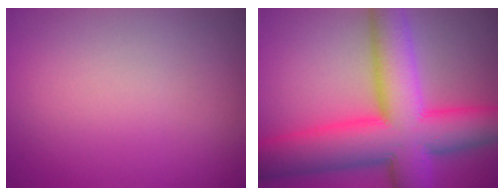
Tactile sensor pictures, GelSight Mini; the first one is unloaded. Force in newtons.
{"total": 12.6, "press": 12.6, "slide": 0.4}